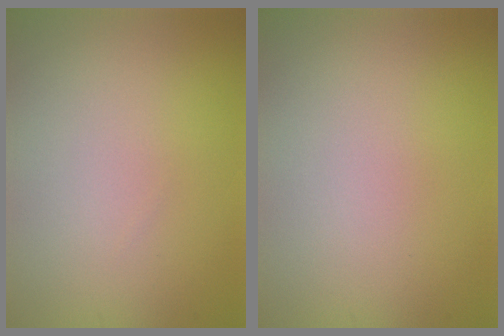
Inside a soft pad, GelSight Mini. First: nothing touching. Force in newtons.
{"total": 0.0}